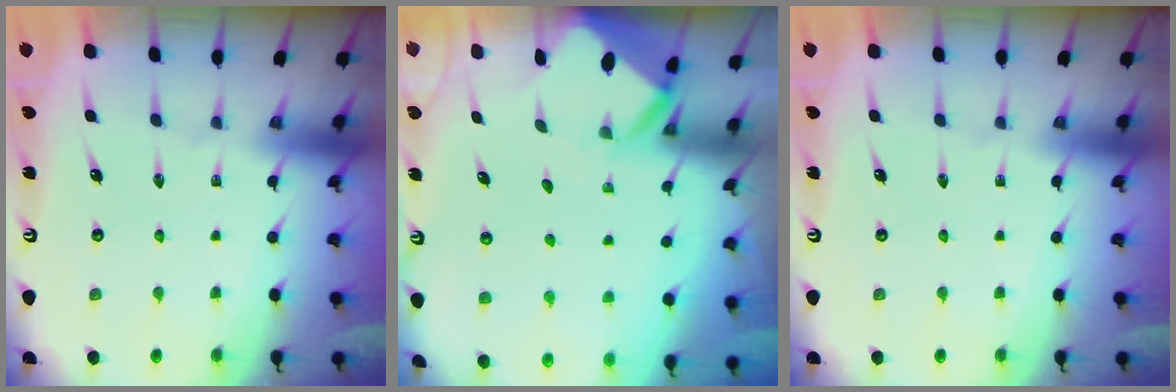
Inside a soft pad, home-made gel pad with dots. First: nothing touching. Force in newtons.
{"total": 3.0, "press": 3.0, "slide": 0.1}
{"total": 0.0}